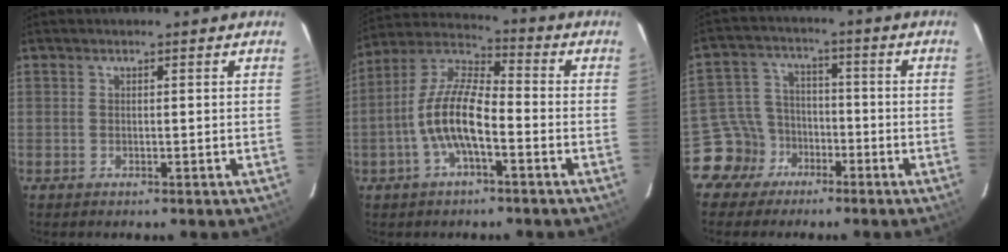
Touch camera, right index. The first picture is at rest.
{"total": 11.6, "force": [-3.7, 3.8, 10.3], "torque": [-0.216, 0.007, -0.074]}
{"total": 7.9, "force": [-4.9, 6.2, 0.2], "torque": [-0.025, 0.028, -0.091]}